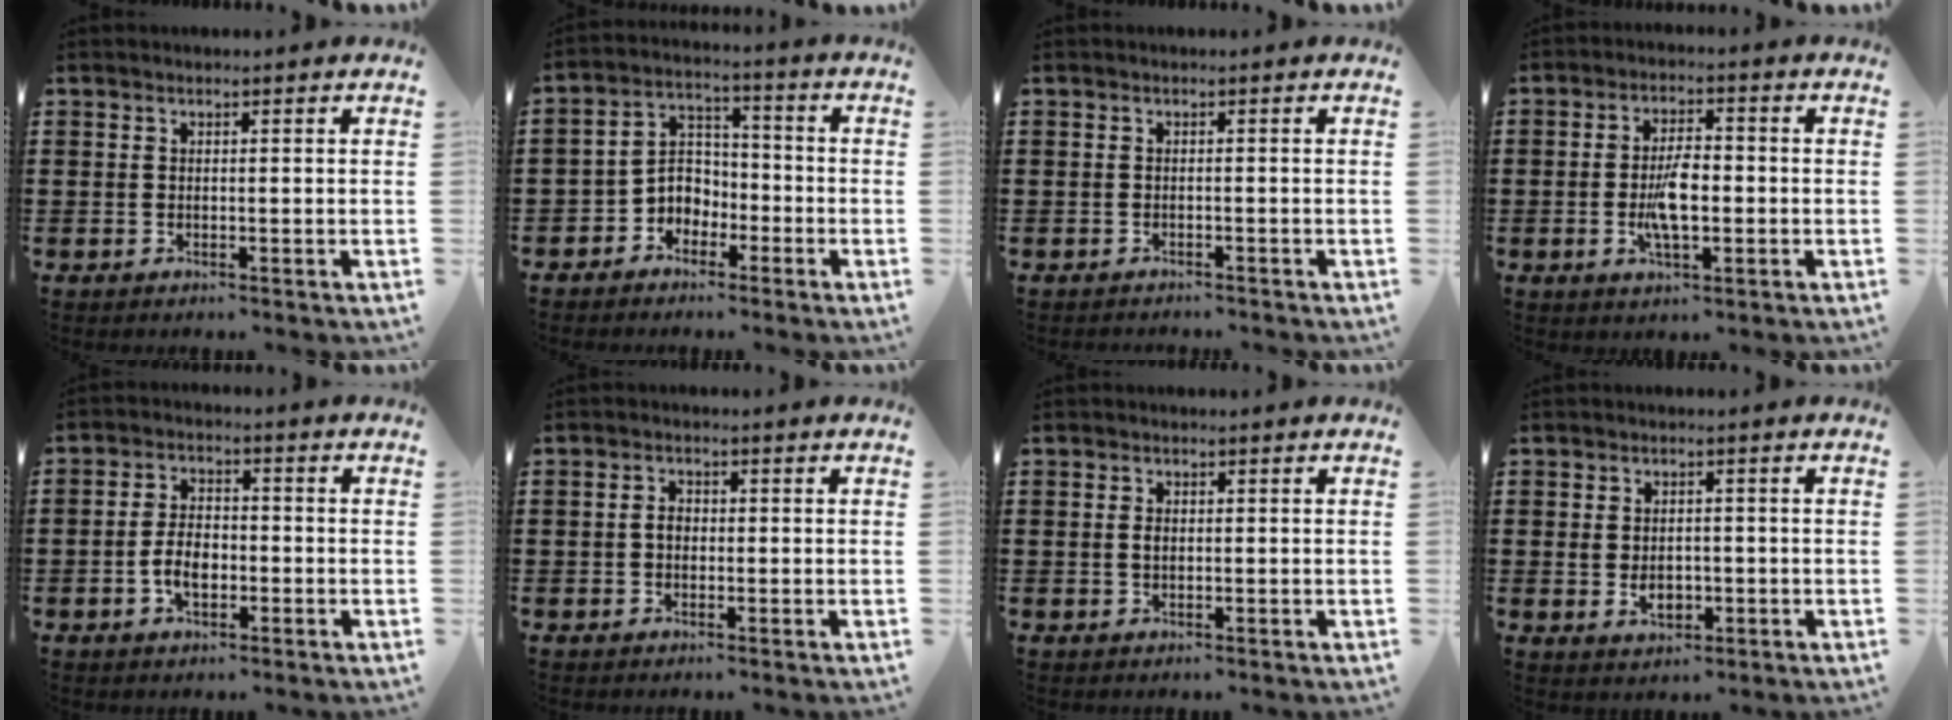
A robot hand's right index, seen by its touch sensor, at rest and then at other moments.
{"total": 4.3, "force": [-2.5, 3.4, 0.9], "torque": [-0.032, 0.003, -0.054]}
{"total": 0.6, "force": [-0.6, 0.0, 0.0], "torque": [0.000, 0.000, -0.013]}
{"total": 6.2, "force": [-1.1, 2.5, 5.6], "torque": [-0.117, 0.001, -0.025]}
{"total": 4.8, "force": [-1.5, 2.6, 3.8], "torque": [-0.091, -0.004, -0.031]}
{"total": 1.9, "force": [-0.2, 1.3, 1.4], "torque": [-0.027, 0.006, -0.004]}
{"total": 1.3, "force": [0.1, 0.7, 1.0], "torque": [-0.022, 0.005, 0.000]}
{"total": 3.4, "force": [-0.4, 2.2, 2.5], "torque": [-0.044, 0.000, -0.009]}